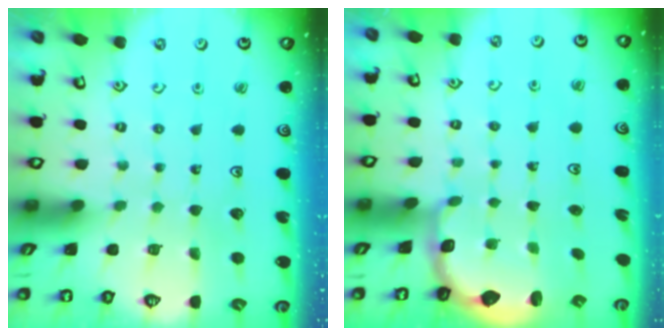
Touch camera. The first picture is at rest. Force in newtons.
{"total": 2.6, "press": 2.1, "slide": 1.5}